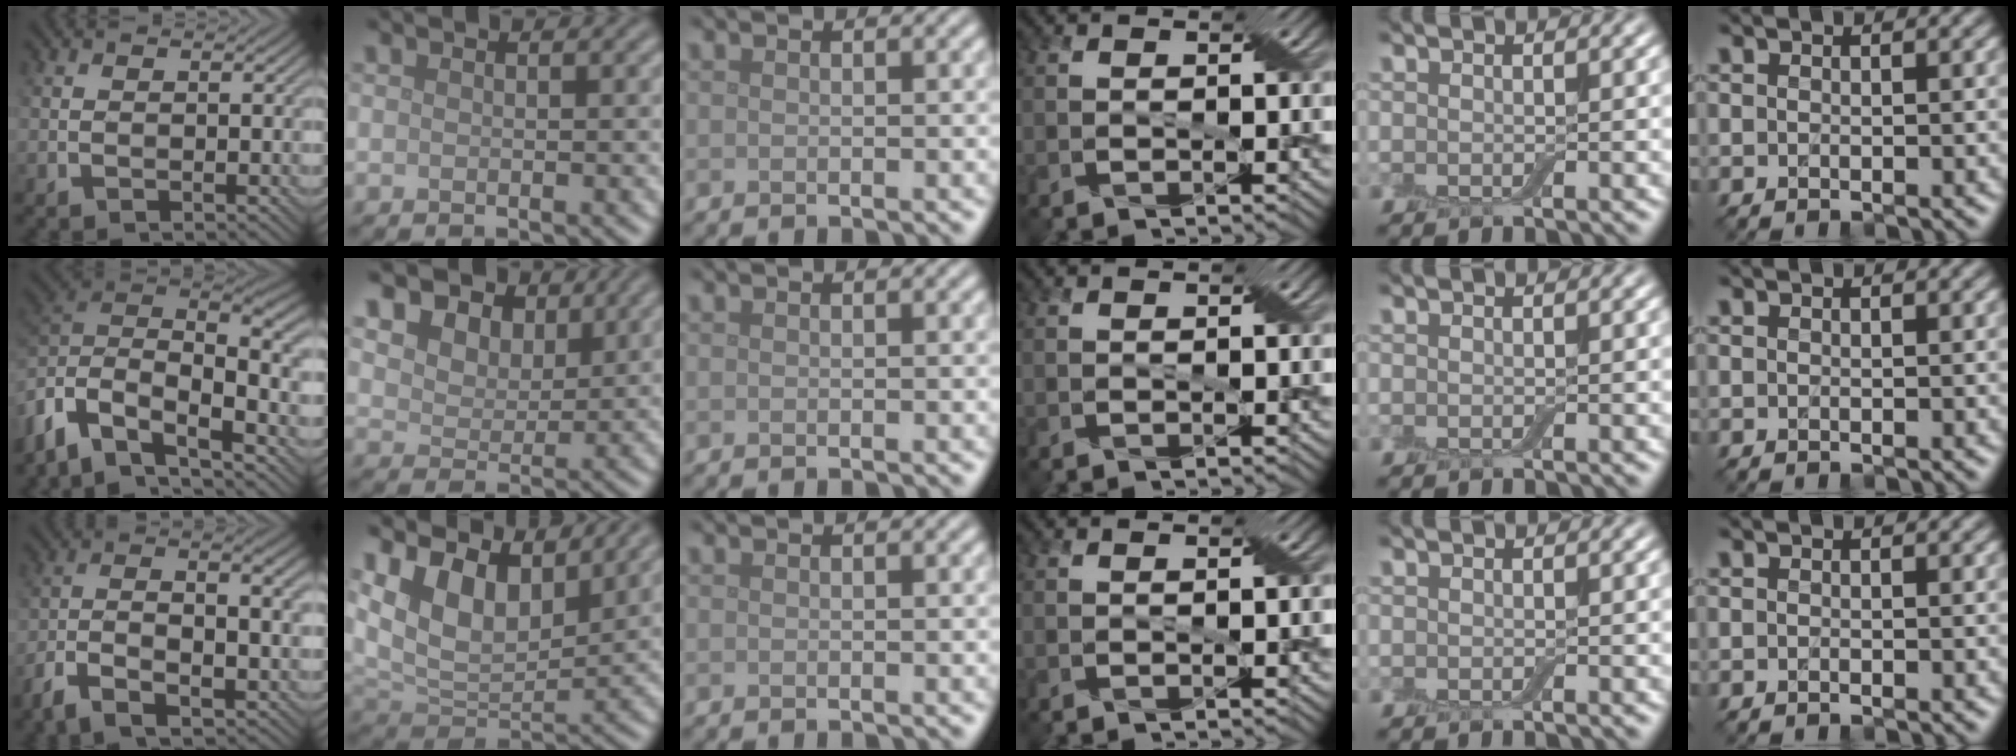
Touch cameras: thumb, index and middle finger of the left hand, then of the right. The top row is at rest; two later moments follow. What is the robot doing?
{"motion": "insert", "object": "backpack"}